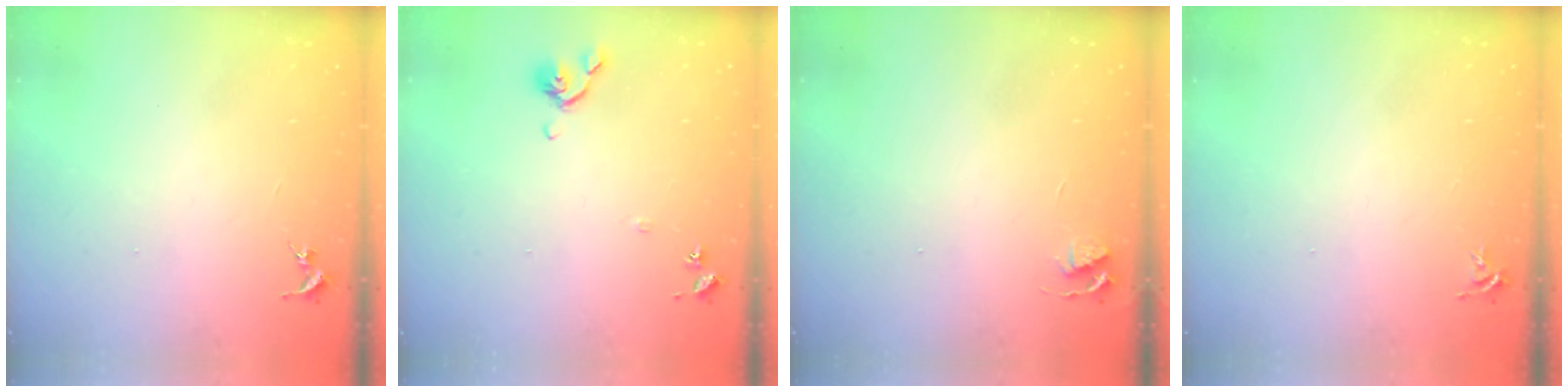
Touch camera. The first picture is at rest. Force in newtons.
{"total": 6.7, "press": 6.6, "slide": 1.0}
{"total": 3.5, "press": 3.4, "slide": 0.5}
{"total": 4.4, "press": 4.4, "slide": 0.6}